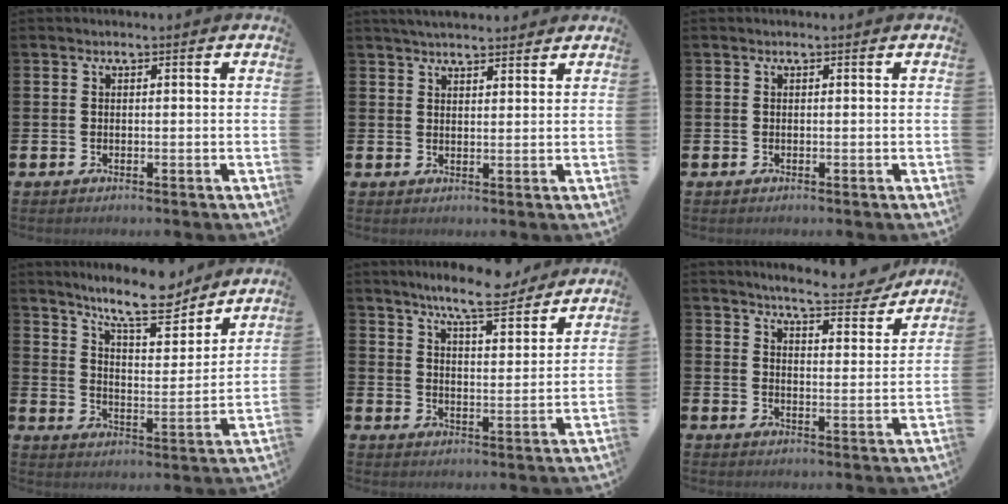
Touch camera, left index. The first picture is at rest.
{"total": 3.4, "force": [3.3, 0.5, 0.6], "torque": [-0.018, -0.009, 0.061]}
{"total": 0.0}
{"total": 11.1, "force": [9.8, 2.4, 4.6], "torque": [-0.094, -0.059, 0.172]}
{"total": 8.2, "force": [7.6, 0.8, 3.1], "torque": [-0.073, -0.039, 0.133]}
{"total": 6.2, "force": [5.9, 0.7, 1.6], "torque": [-0.044, -0.038, 0.101]}